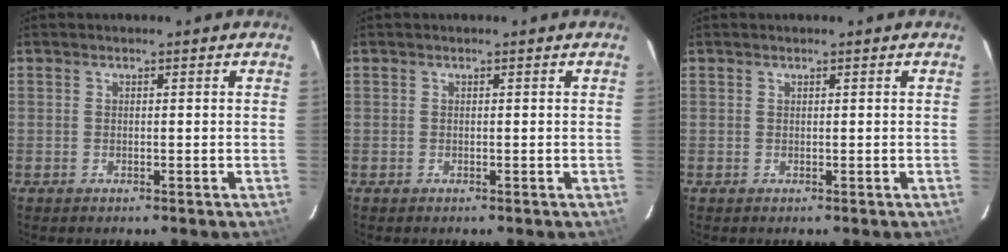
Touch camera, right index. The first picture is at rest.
{"total": 0.0}
{"total": 0.0}